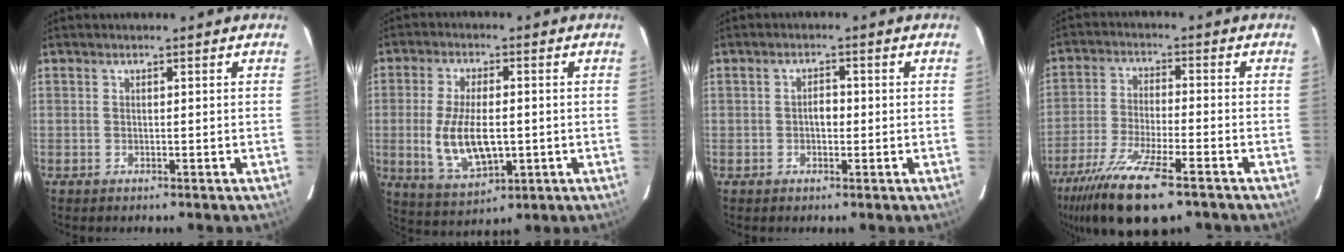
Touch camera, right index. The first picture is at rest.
{"total": 11.9, "force": [-1.4, 5.5, 10.5], "torque": [-0.210, -0.014, -0.015]}
{"total": 2.1, "force": [-0.3, 1.4, 1.5], "torque": [-0.025, 0.008, -0.006]}
{"total": 16.2, "force": [-11.2, 3.7, 11.2], "torque": [-0.234, -0.052, -0.204]}